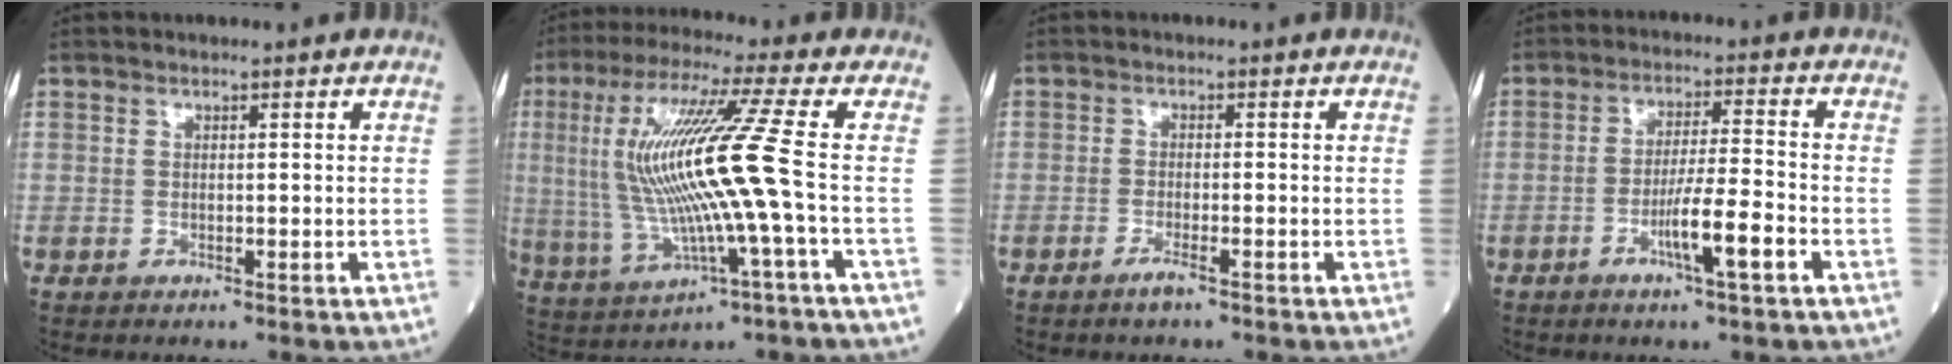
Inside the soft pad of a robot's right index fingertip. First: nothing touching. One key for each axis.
{"total": 14.9, "fx": 0.0, "fy": -0.9, "fz": 14.9, "tx": -0.314, "ty": 0.008, "tz": -0.004}
{"total": 2.0, "fx": -1.4, "fy": 0.2, "fz": 1.4, "tx": -0.030, "ty": -0.002, "tz": -0.027}
{"total": 7.2, "fx": -3.1, "fy": -0.2, "fz": 6.4, "tx": -0.116, "ty": -0.005, "tz": -0.057}